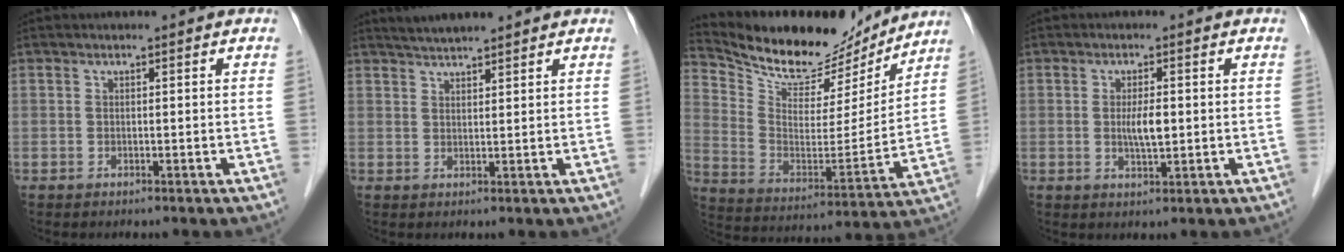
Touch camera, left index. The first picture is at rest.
{"total": 4.6, "force": [4.2, 0.6, 1.8], "torque": [-0.029, 0.027, 0.073]}
{"total": 18.9, "force": [17.4, 5.2, 5.3], "torque": [-0.105, -0.019, 0.280]}
{"total": 3.3, "force": [0.1, 0.8, 3.2], "torque": [-0.059, -0.003, 0.002]}